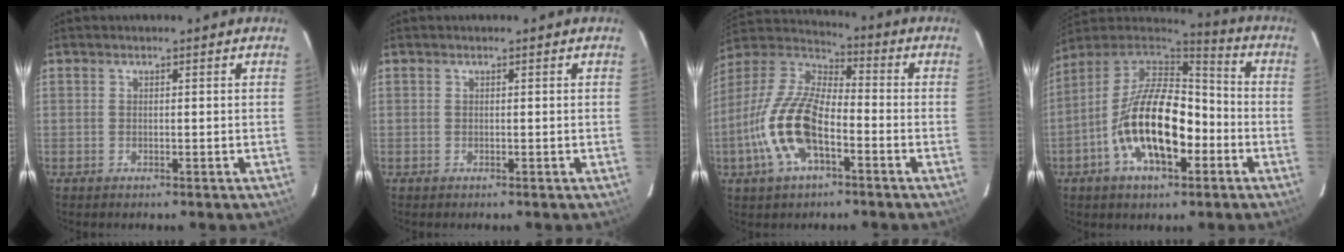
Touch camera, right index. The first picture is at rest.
{"total": 0.0}
{"total": 16.2, "force": [-5.9, 7.0, 13.4], "torque": [-0.282, -0.005, -0.119]}
{"total": 18.1, "force": [-5.9, 8.6, 14.8], "torque": [-0.282, 0.003, -0.108]}